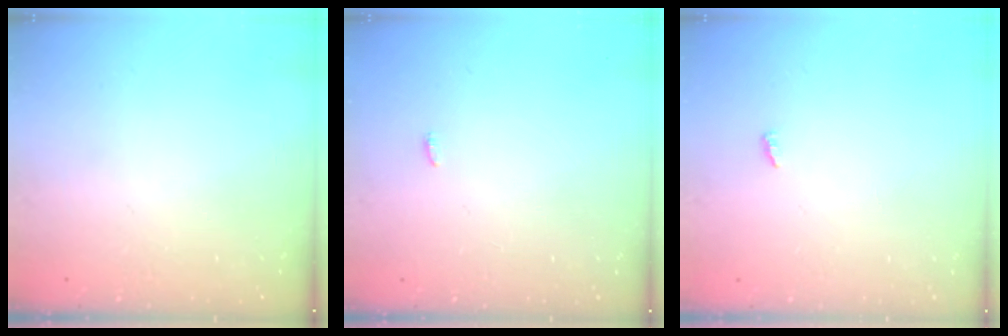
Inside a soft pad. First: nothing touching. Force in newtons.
{"total": 3.3, "press": 1.6, "slide": 2.9}
{"total": 2.7, "press": 2.7, "slide": 0.2}